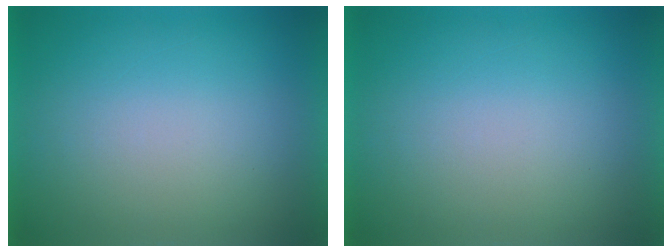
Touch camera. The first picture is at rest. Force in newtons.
{"total": 1.0}